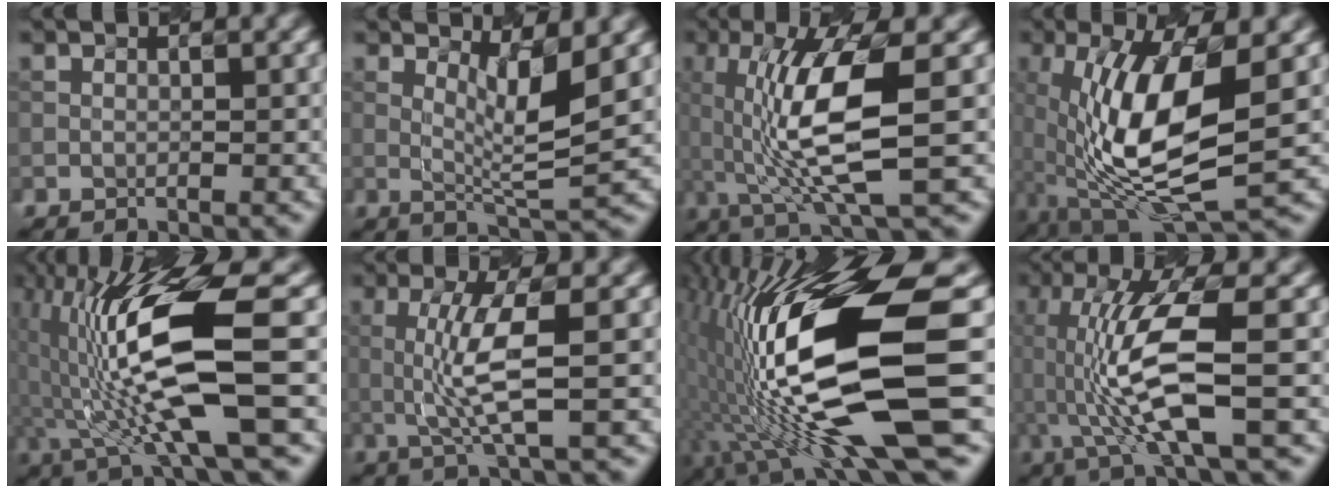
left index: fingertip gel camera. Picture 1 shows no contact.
{"total": 4.4, "force": [1.2, 0.5, 4.2], "torque": [-0.079, -0.010, 0.036]}
{"total": 8.5, "force": [-0.5, 1.9, 8.2], "torque": [-0.158, 0.003, 0.007]}
{"total": 11.2, "force": [-0.9, 4.0, 10.4], "torque": [-0.208, -0.003, -0.006]}
{"total": 11.5, "force": [-0.4, 2.1, 11.3], "torque": [-0.208, 0.007, 0.007]}
{"total": 4.8, "force": [-0.1, 0.5, 4.7], "torque": [-0.105, 0.002, 0.013]}
{"total": 16.1, "force": [-2.7, 3.6, 15.5], "torque": [-0.303, 0.008, -0.029]}
{"total": 8.6, "force": [-1.2, 1.8, 8.3], "torque": [-0.178, 0.005, -0.006]}